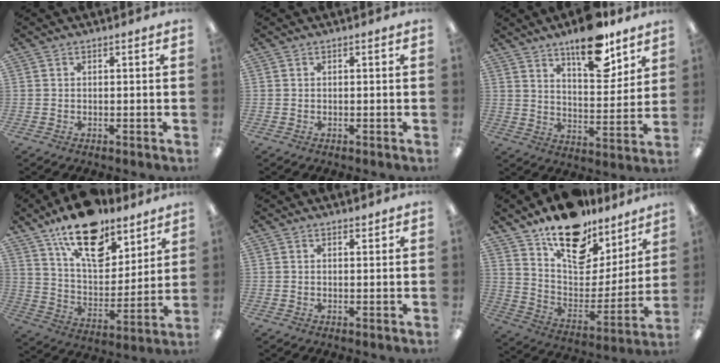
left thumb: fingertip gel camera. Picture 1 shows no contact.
{"total": 0.0}
{"total": 15.6, "force": [11.4, 6.0, 8.8], "torque": [-0.112, -0.070, 0.191]}
{"total": 19.0, "force": [13.2, 9.2, 10.1], "torque": [-0.161, -0.074, 0.229]}
{"total": 1.0, "force": [0.9, 0.3, 0.2], "torque": [0.004, -0.005, 0.016]}
{"total": 18.0, "force": [13.2, 9.5, 7.7], "torque": [-0.124, -0.099, 0.235]}